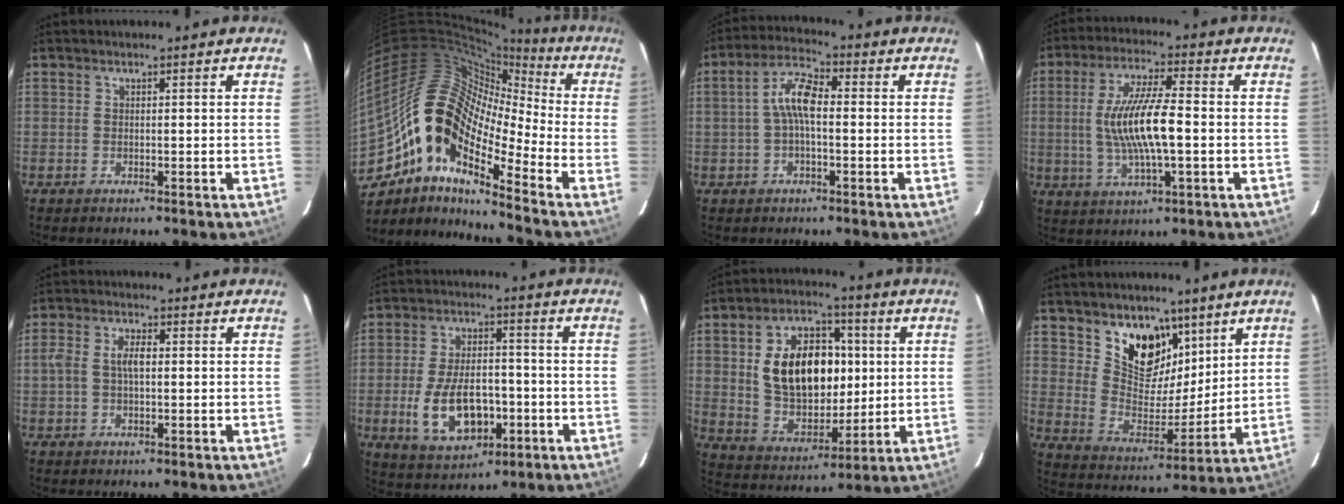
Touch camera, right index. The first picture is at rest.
{"total": 16.7, "force": [-7.3, 7.6, 12.9], "torque": [-0.205, -0.002, -0.158]}
{"total": 6.6, "force": [-0.3, 2.6, 6.1], "torque": [-0.126, 0.022, -0.008]}
{"total": 12.2, "force": [-0.8, 2.5, 11.9], "torque": [-0.232, -0.001, -0.011]}
{"total": 4.5, "force": [0.0, 2.3, 3.9], "torque": [-0.079, 0.010, 0.000]}
{"total": 12.9, "force": [-3.4, 7.3, 10.2], "torque": [-0.209, -0.003, -0.040]}
{"total": 17.8, "force": [2.7, 11.4, 13.4], "torque": [-0.251, 0.022, 0.065]}
{"total": 13.4, "force": [8.2, 8.4, 6.3], "torque": [-0.114, -0.014, 0.154]}